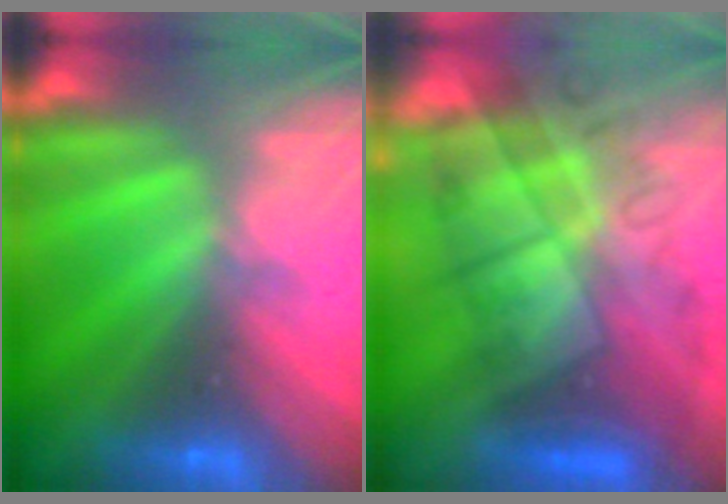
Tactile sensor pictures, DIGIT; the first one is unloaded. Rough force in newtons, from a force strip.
{"total": 7.6}